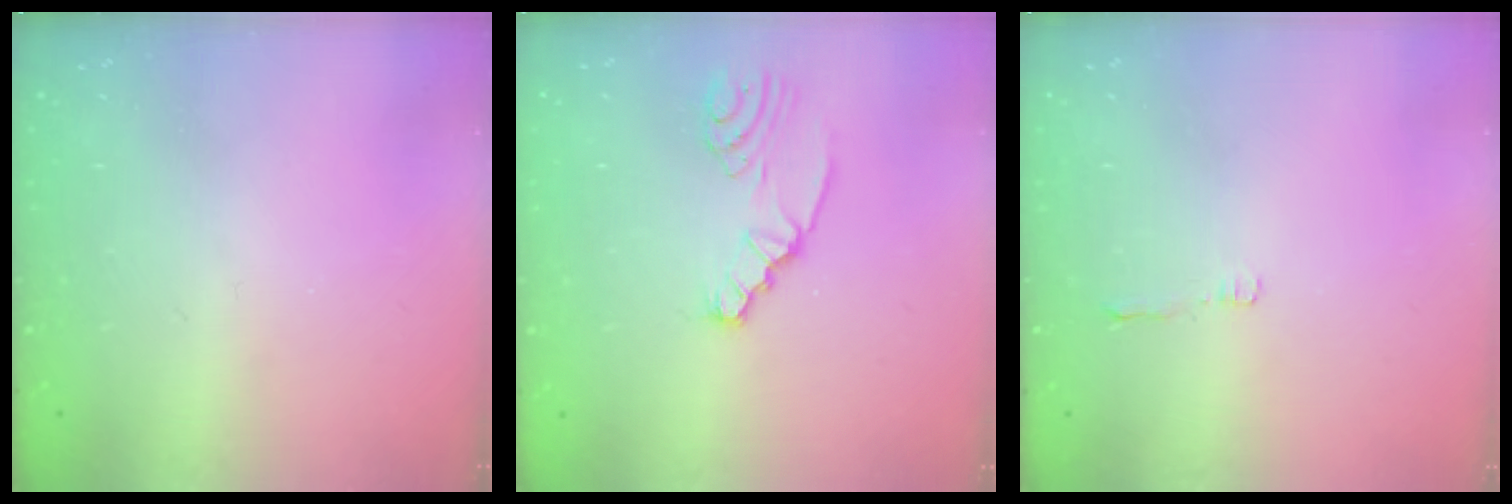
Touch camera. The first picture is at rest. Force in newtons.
{"total": 2.3, "press": 2.2, "slide": 0.3}
{"total": 2.8, "press": 2.8, "slide": 0.3}